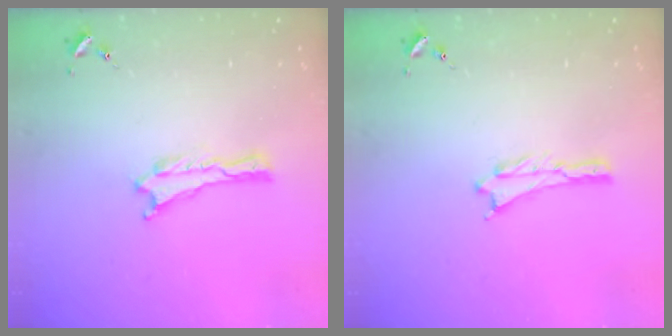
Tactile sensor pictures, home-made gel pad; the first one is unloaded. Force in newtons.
{"total": 0.5, "press": 0.5, "slide": 0.2}